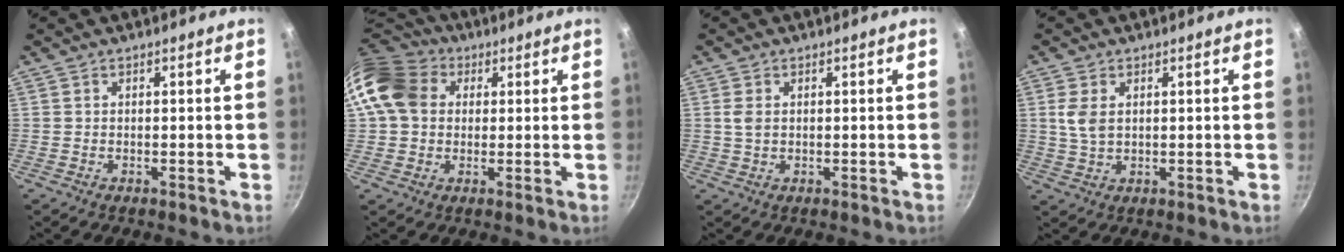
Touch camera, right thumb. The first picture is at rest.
{"total": 13.9, "force": [3.5, 11.2, 7.4], "torque": [-0.130, 0.021, 0.050]}
{"total": 2.3, "force": [0.5, 1.5, 1.6], "torque": [-0.033, 0.000, 0.009]}
{"total": 4.4, "force": [1.2, 2.6, 3.3], "torque": [-0.066, -0.004, 0.023]}